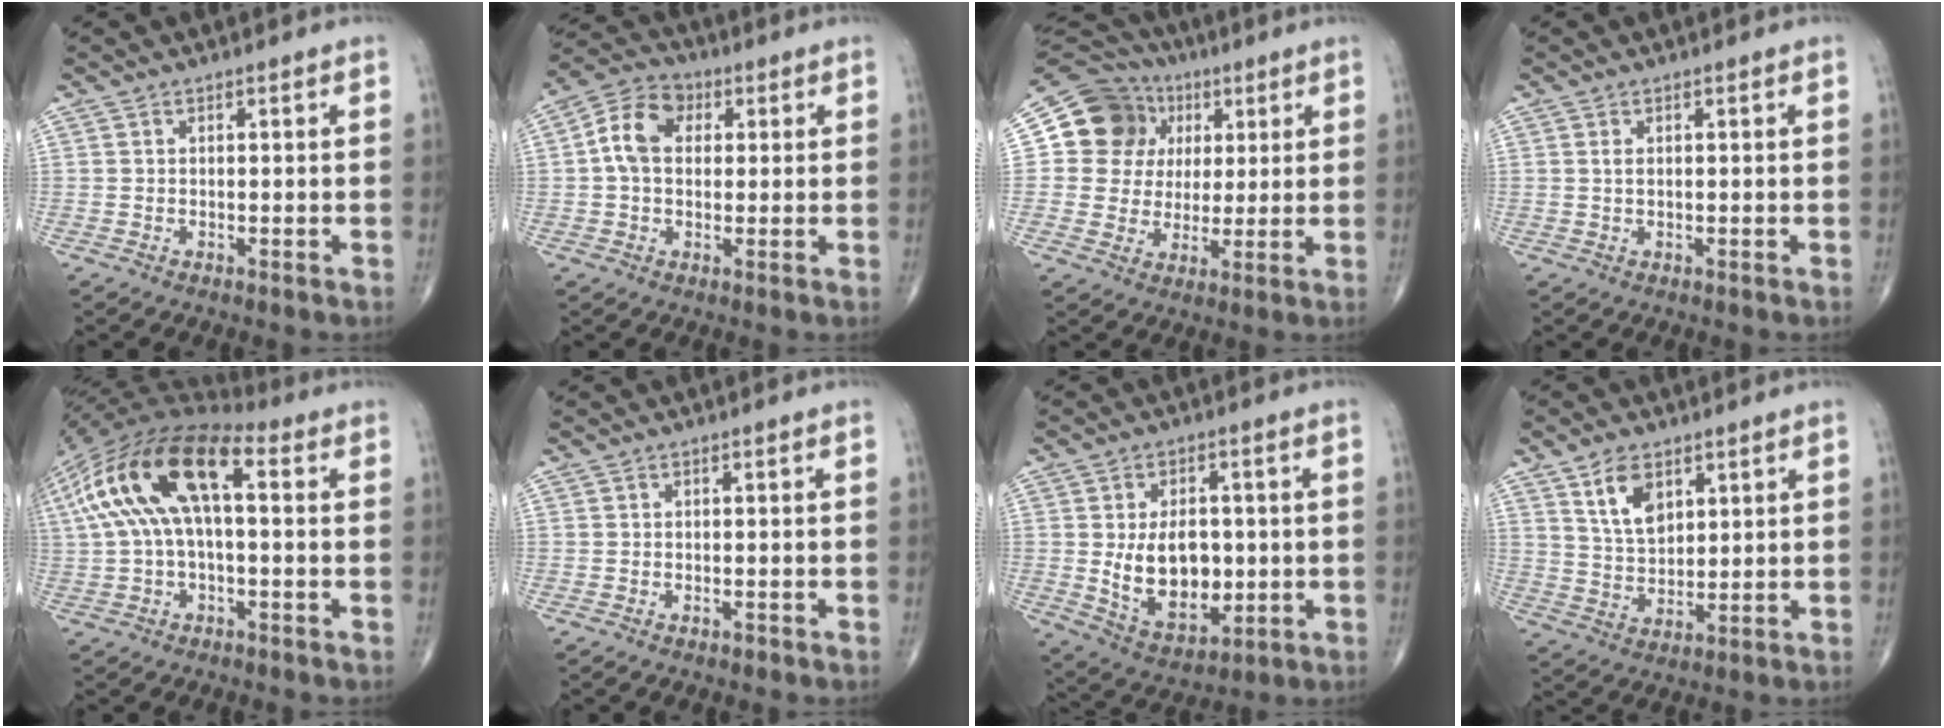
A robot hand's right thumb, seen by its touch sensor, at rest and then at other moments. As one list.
[{"total": 8.7, "force": [1.2, 6.3, 5.9], "torque": [-0.100, 0.019, 0.013]}, {"total": 14.4, "force": [4.0, 12.9, 4.9], "torque": [-0.051, 0.016, 0.068]}, {"total": 1.1, "force": [0.3, 0.5, 0.9], "torque": [-0.022, 0.002, 0.009]}, {"total": 19.1, "force": [3.2, 8.8, 16.7], "torque": [-0.333, 0.049, 0.043]}, {"total": 0.7, "force": [-0.5, 0.3, 0.5], "torque": [-0.008, 0.003, -0.008]}, {"total": 12.8, "force": [-0.6, 8.2, 9.8], "torque": [-0.131, -0.013, 0.009]}, {"total": 7.9, "force": [4.2, 4.5, 4.9], "torque": [-0.073, -0.026, 0.083]}]